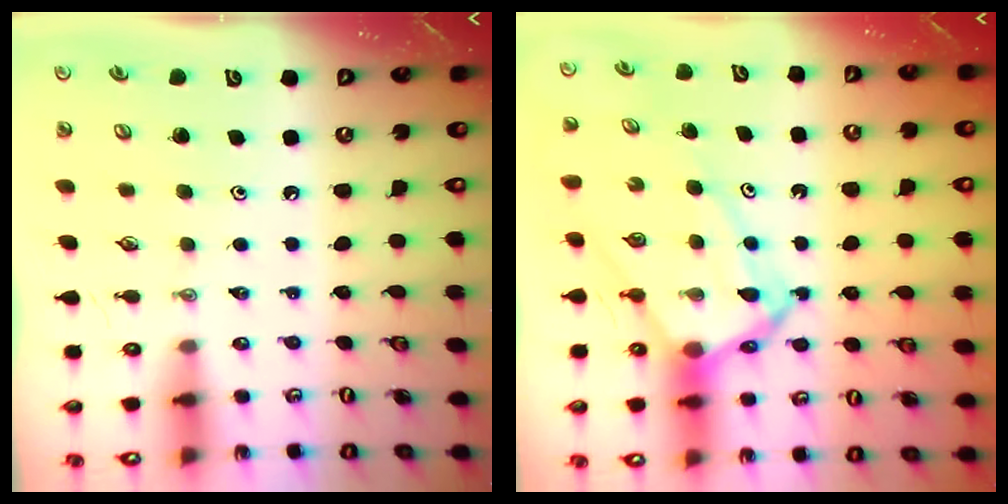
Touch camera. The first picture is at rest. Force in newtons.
{"total": 11.2, "press": 11.1, "slide": 1.1}